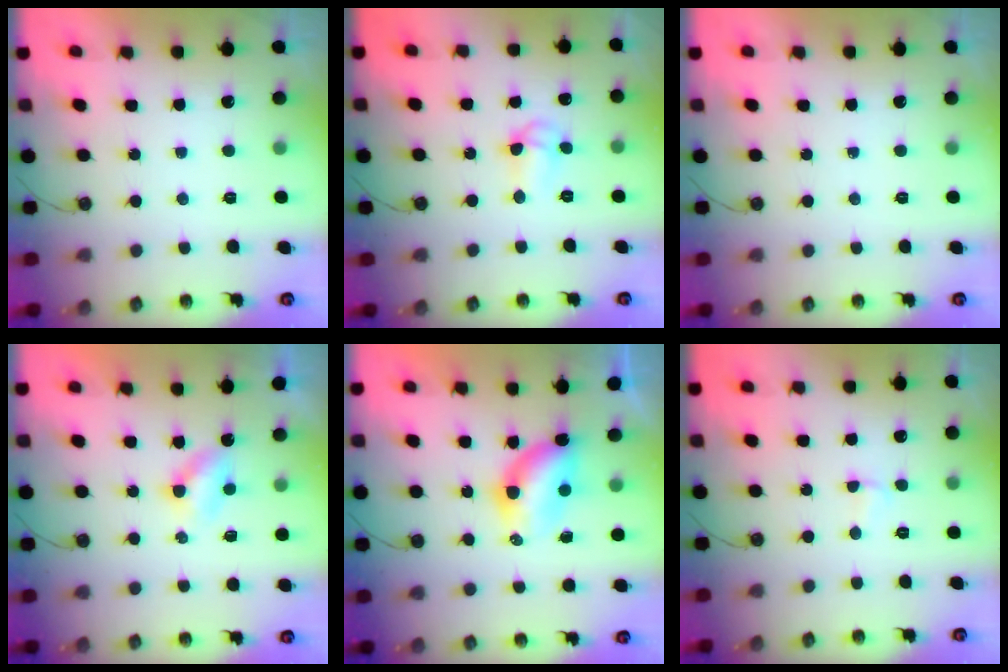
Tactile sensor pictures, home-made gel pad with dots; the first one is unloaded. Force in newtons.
{"total": 6.4, "press": 5.3, "slide": 3.6}
{"total": 0.0}
{"total": 5.0, "press": 3.3, "slide": 3.7}
{"total": 5.8, "press": 5.8, "slide": 0.5}
{"total": 2.1, "press": 2.0, "slide": 0.6}